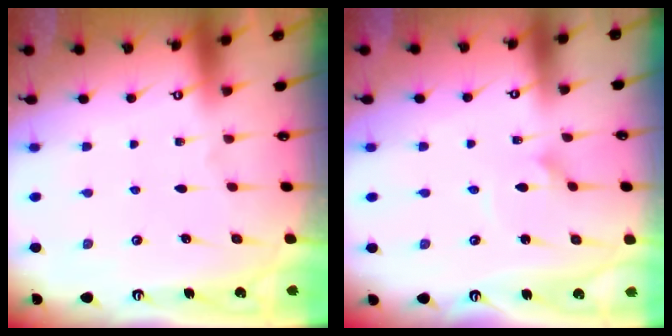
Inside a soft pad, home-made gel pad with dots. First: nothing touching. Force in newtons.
{"total": 1.6, "press": 1.6, "slide": 0.2}